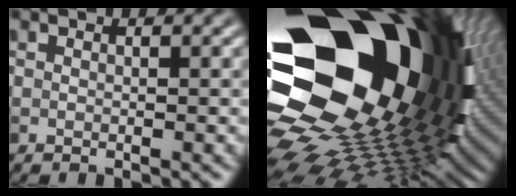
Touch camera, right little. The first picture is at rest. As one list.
[{"total": 23.4, "force": [3.6, 16.0, 16.7], "torque": [-0.298, -0.046, 0.041]}]